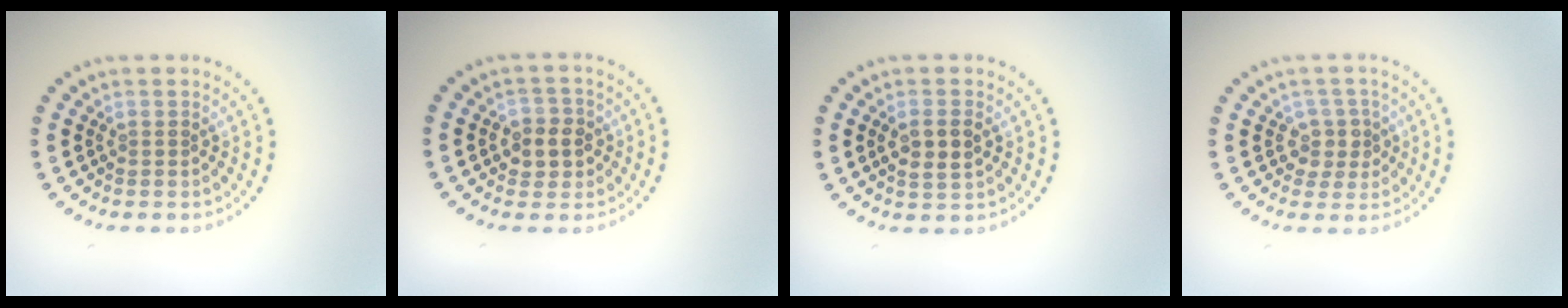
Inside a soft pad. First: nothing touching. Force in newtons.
{"total": 2.7, "press": 2.6, "slide": 0.7}
{"total": 2.6, "press": 2.5, "slide": 0.6}
{"total": 2.2, "press": 2.0, "slide": 1.0}